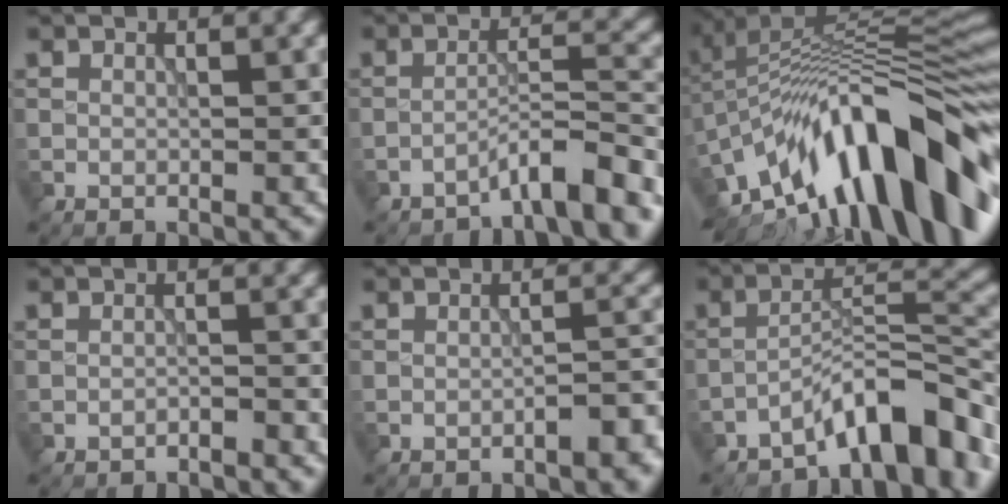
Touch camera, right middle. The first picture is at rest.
{"total": 5.0, "force": [-3.9, 0.7, 3.1], "torque": [-0.042, 0.014, -0.068]}
{"total": 16.0, "force": [-6.9, 6.0, 13.1], "torque": [-0.190, 0.034, -0.134]}
{"total": 1.2, "force": [-1.1, 0.1, 0.2], "torque": [0.000, 0.004, -0.024]}
{"total": 3.2, "force": [-1.7, 1.1, 2.5], "torque": [-0.030, 0.004, -0.026]}
{"total": 8.0, "force": [-5.5, 2.3, 5.4], "torque": [-0.073, 0.013, -0.093]}